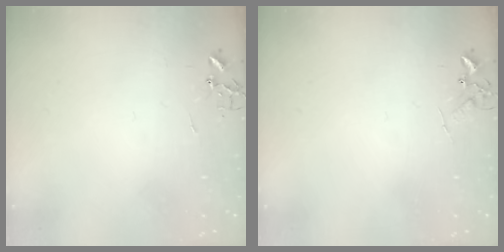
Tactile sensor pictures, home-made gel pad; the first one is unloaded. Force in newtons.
{"total": 5.3, "press": 5.3, "slide": 0.6}